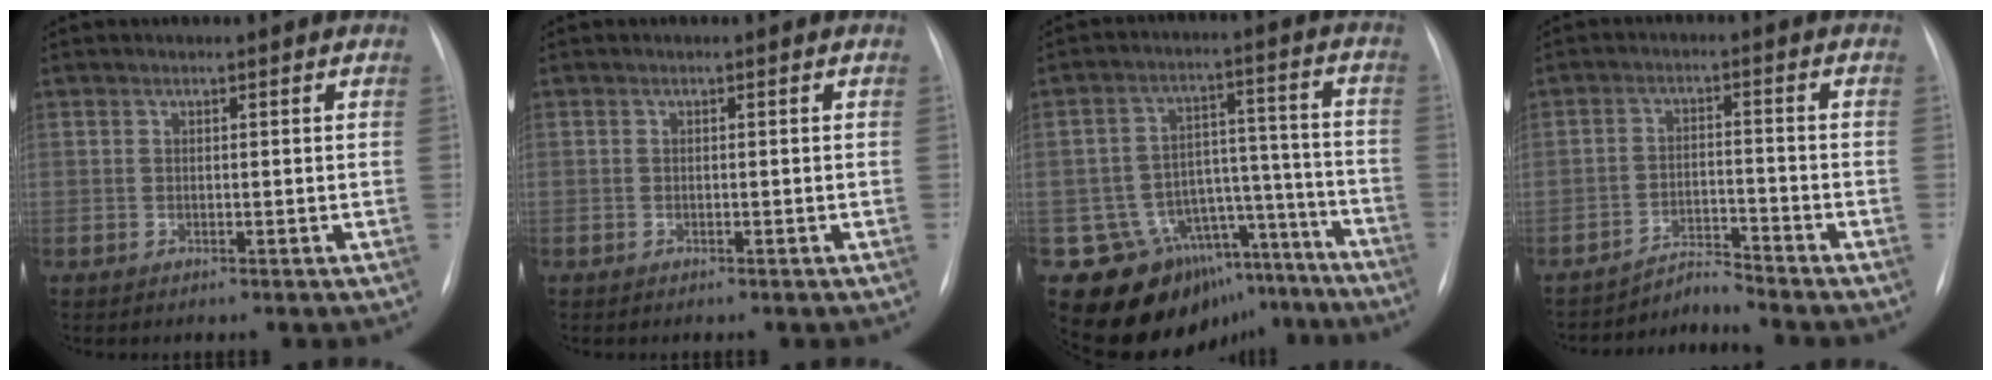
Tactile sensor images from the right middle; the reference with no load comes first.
{"total": 0.0}
{"total": 16.7, "force": [-12.7, 10.4, 3.2], "torque": [-0.029, 0.087, -0.166]}
{"total": 4.1, "force": [-3.7, -1.1, -1.2], "torque": [0.021, -0.007, -0.061]}